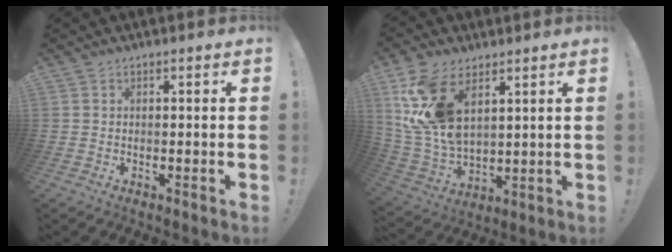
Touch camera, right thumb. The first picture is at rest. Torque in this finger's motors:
{"motor_torque": [2.16, 2.85, 0.97, 0.86, 0.19]}